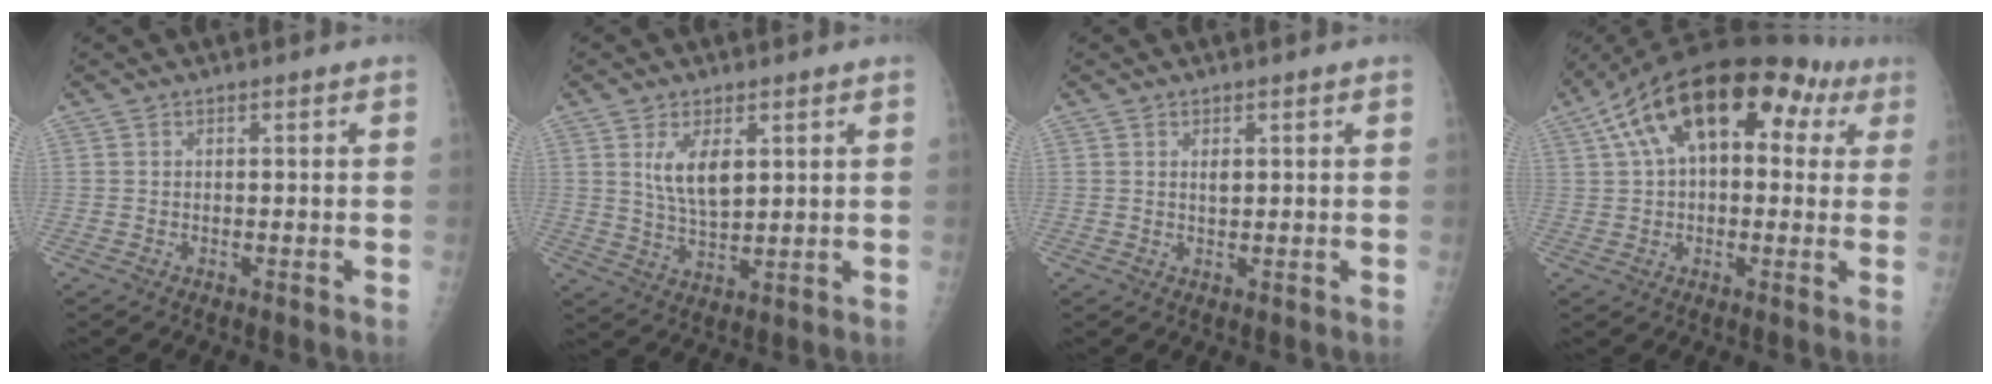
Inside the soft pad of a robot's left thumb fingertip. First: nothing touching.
{"total": 6.9, "force": [2.6, 3.2, 5.5], "torque": [-0.092, -0.019, 0.059]}
{"total": 1.2, "force": [0.5, 0.5, 0.9], "torque": [-0.012, -0.005, 0.012]}
{"total": 19.2, "force": [7.1, 10.6, 14.3], "torque": [-0.205, 0.047, 0.104]}